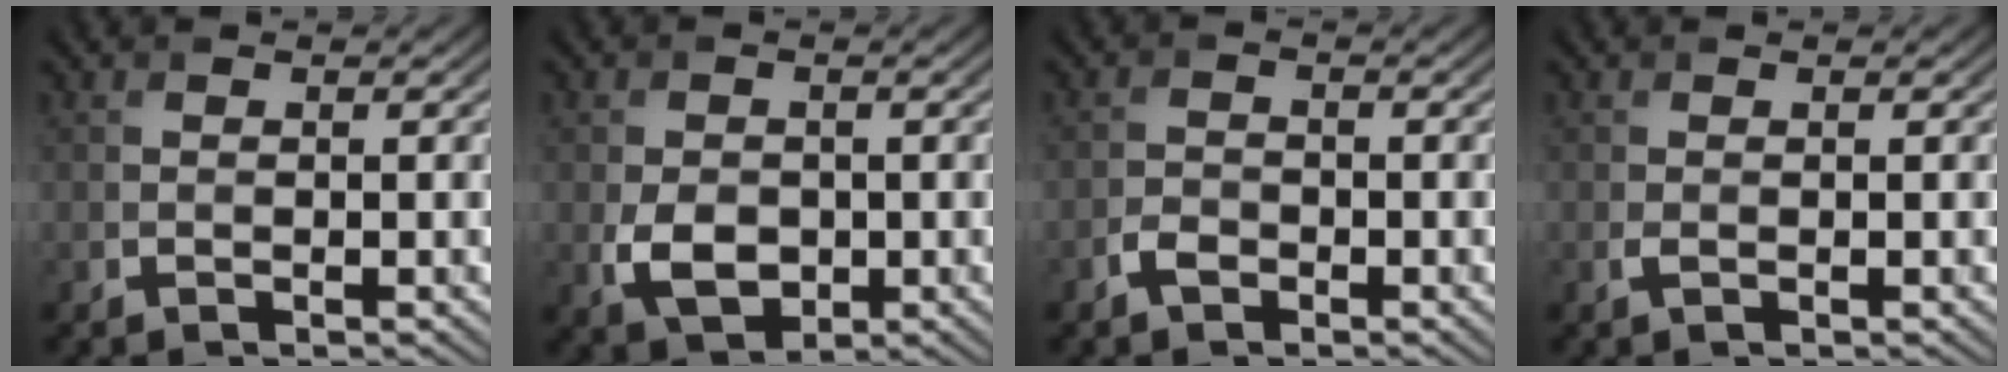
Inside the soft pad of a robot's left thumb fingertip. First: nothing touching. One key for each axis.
{"total": 4.5, "fx": -0.8, "fy": 3.3, "fz": 2.9, "tx": -0.063, "ty": -0.013, "tz": -0.015}
{"total": 1.9, "fx": -1.2, "fy": 1.1, "fz": 0.9, "tx": -0.019, "ty": 0.002, "tz": -0.028}
{"total": 0.6, "fx": -0.1, "fy": 0.2, "fz": 0.5, "tx": -0.014, "ty": -0.003, "tz": -0.001}